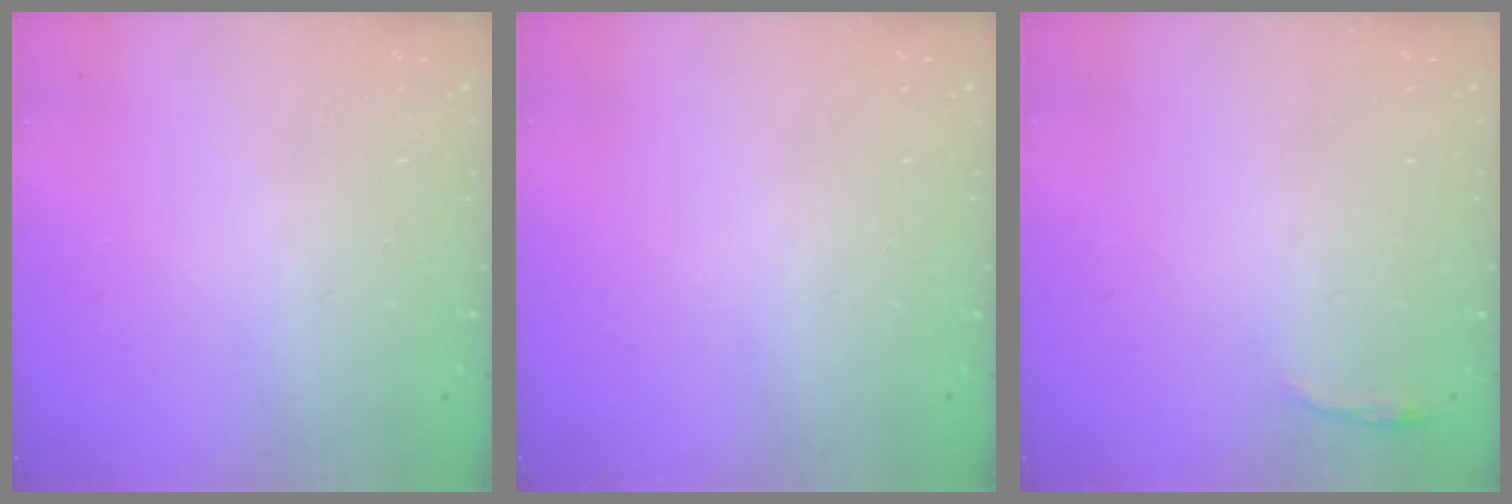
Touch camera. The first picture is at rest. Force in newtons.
{"total": 0.0}
{"total": 2.8, "press": 2.8, "slide": 0.6}